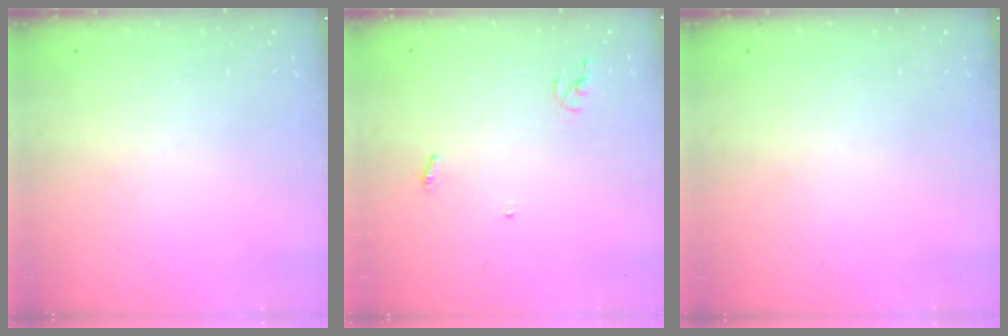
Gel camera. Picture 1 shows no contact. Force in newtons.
{"total": 3.7, "press": 3.7, "slide": 0.2}
{"total": 0.0}